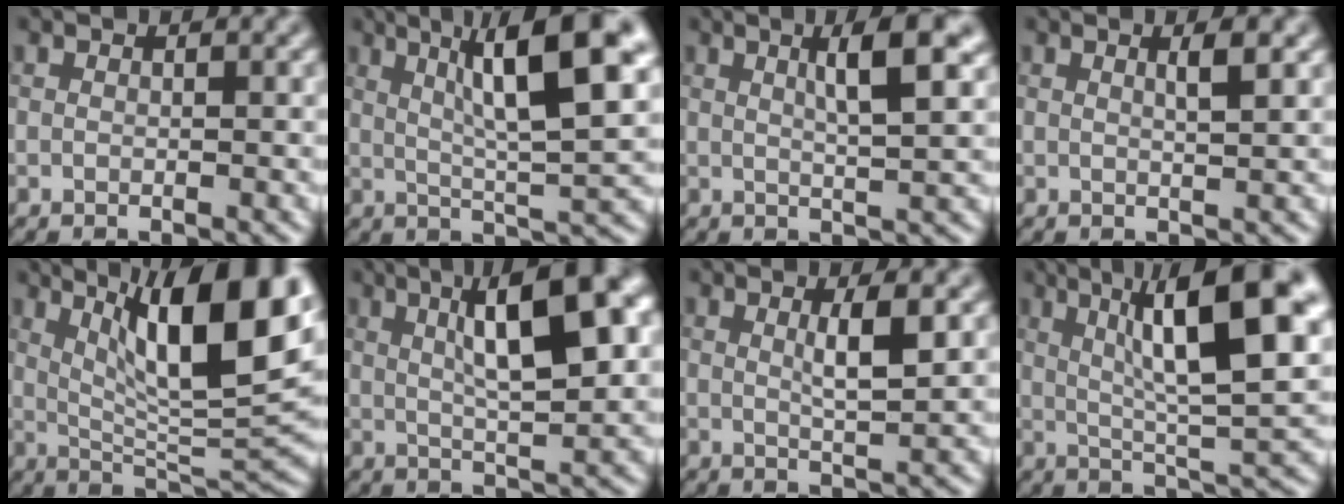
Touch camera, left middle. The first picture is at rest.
{"total": 10.9, "force": [4.0, 2.0, 9.9], "torque": [-0.135, 0.015, 0.063]}
{"total": 5.2, "force": [1.9, 1.1, 4.7], "torque": [-0.061, 0.008, 0.027]}
{"total": 1.9, "force": [0.8, 0.5, 1.7], "torque": [-0.020, 0.003, 0.007]}
{"total": 13.2, "force": [5.2, 3.1, 11.7], "torque": [-0.174, 0.008, 0.089]}
{"total": 9.7, "force": [3.0, 2.2, 8.9], "torque": [-0.124, 0.013, 0.044]}
{"total": 2.8, "force": [0.8, 0.5, 2.7], "torque": [-0.043, -0.001, 0.013]}
{"total": 12.3, "force": [4.2, 2.5, 11.3], "torque": [-0.156, 0.019, 0.065]}